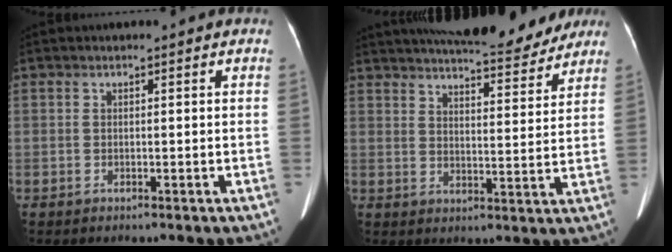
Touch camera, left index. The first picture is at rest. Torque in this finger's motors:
{"motor_torque": [-0.86, -1.28, -0.11, 0.03]}